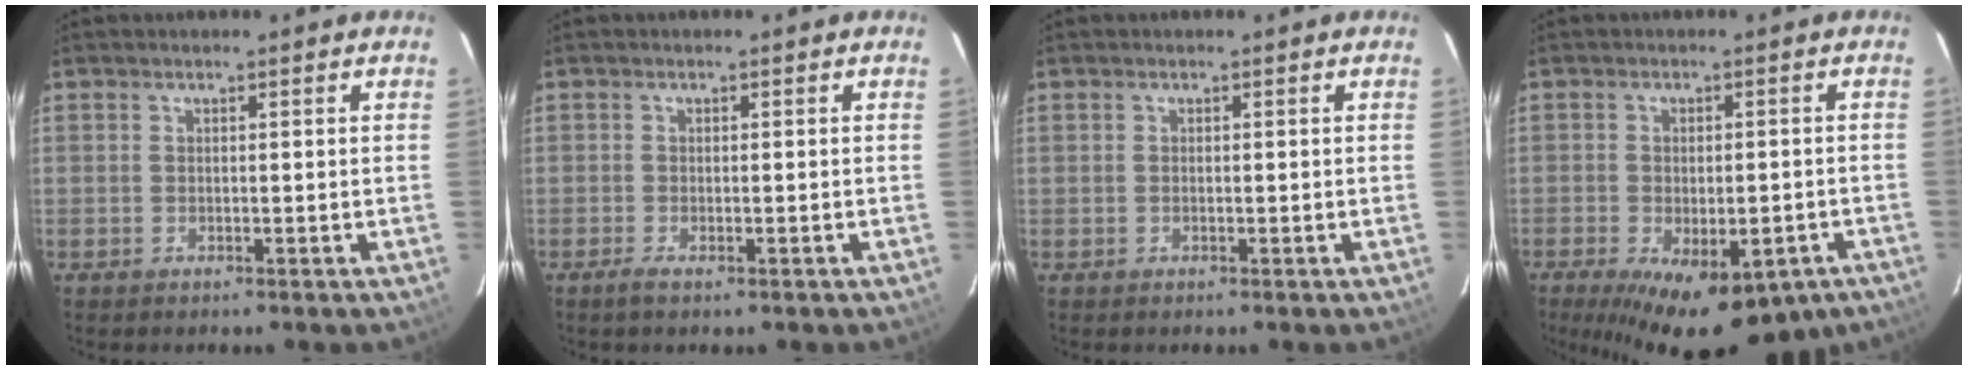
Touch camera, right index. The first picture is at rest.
{"total": 1.9, "force": [-1.2, 0.5, 1.4], "torque": [-0.029, -0.005, -0.022]}
{"total": 0.0}
{"total": 18.0, "force": [-11.3, 8.3, 11.2], "torque": [-0.195, -0.026, -0.141]}